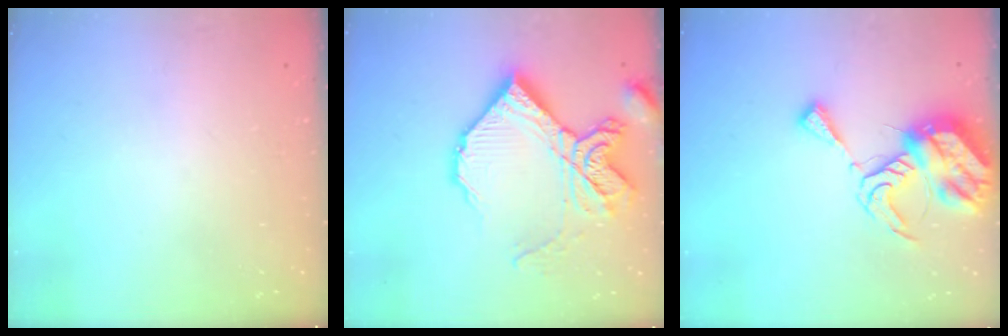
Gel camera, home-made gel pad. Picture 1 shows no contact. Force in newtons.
{"total": 19.4, "press": 19.3, "slide": 2.0}
{"total": 12.4, "press": 12.3, "slide": 1.2}